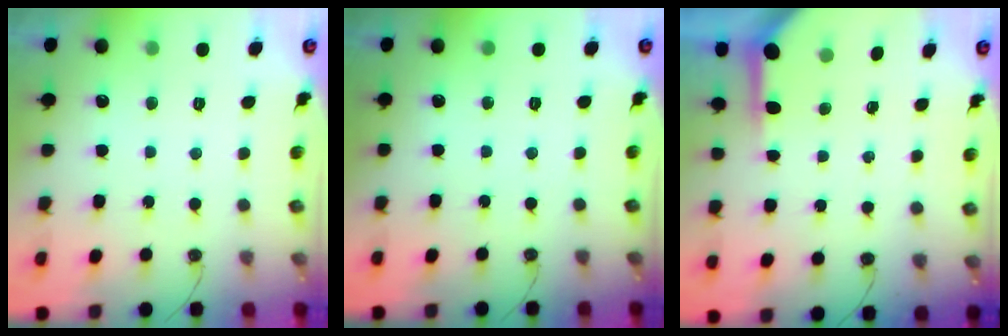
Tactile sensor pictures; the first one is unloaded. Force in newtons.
{"total": 0.0}
{"total": 3.9, "press": 3.8, "slide": 0.3}